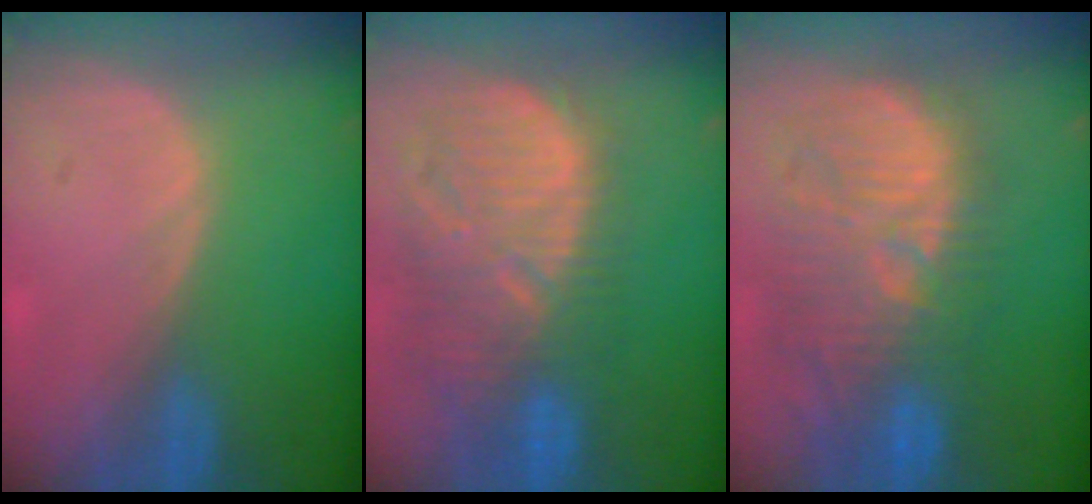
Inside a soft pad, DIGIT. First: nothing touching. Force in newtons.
{"total": 12.6, "press": 11.2, "slide": 5.8}
{"total": 12.0, "press": 11.5, "slide": 3.4}